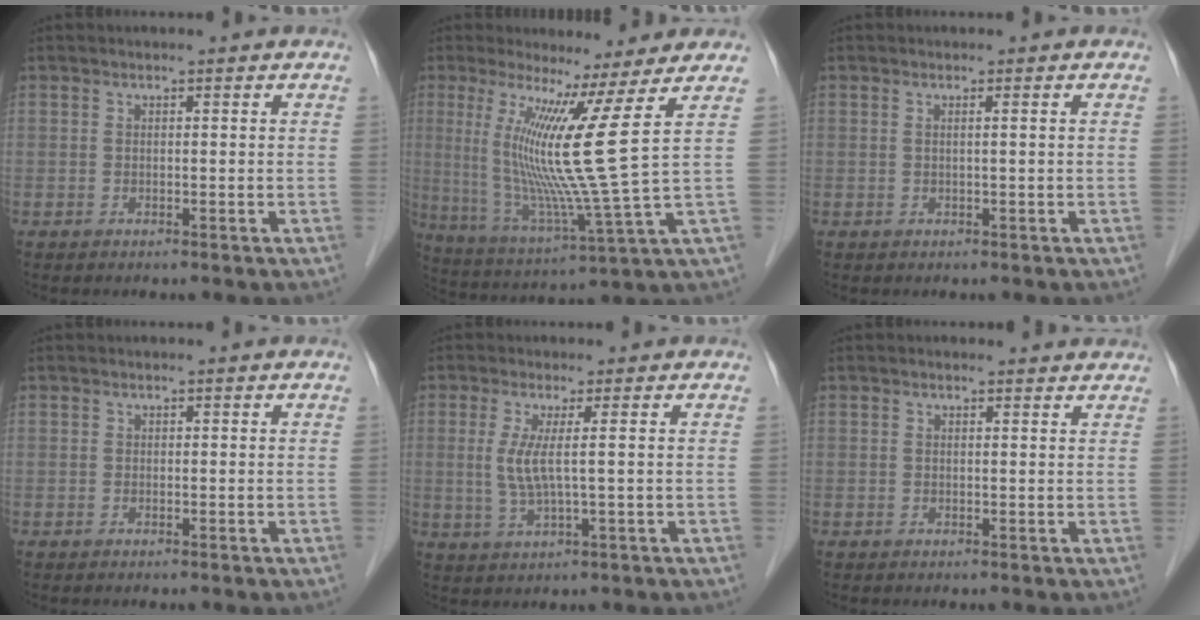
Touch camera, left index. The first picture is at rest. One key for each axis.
{"total": 13.0, "fx": 4.4, "fy": -3.6, "fz": 11.6, "tx": -0.221, "ty": -0.033, "tz": 0.088}
{"total": 0.8, "fx": 0.2, "fy": -0.2, "fz": 0.7, "tx": -0.019, "ty": 0.006, "tz": 0.003}
{"total": 0.0}
{"total": 4.7, "fx": 0.6, "fy": 0.0, "fz": 4.6, "tx": -0.110, "ty": -0.005, "tz": 0.015}
{"total": 2.6, "fx": 2.5, "fy": 0.5, "fz": 0.6, "tx": -0.017, "ty": 0.002, "tz": 0.017}